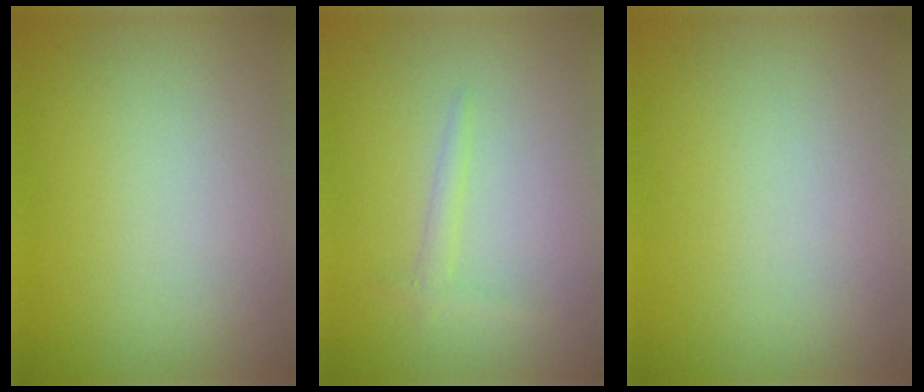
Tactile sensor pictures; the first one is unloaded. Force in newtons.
{"total": 1.0, "press": 1.0, "slide": 0.1}
{"total": 0.0}